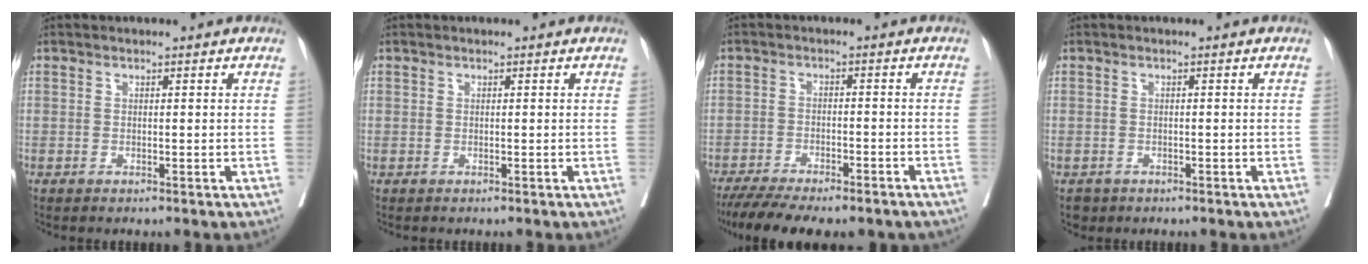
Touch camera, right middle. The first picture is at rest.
{"total": 0.0}
{"total": 15.1, "force": [-12.4, 3.8, 7.8], "torque": [-0.144, -0.019, -0.178]}
{"total": 1.7, "force": [-1.2, 1.2, 0.1], "torque": [-0.004, 0.001, -0.018]}